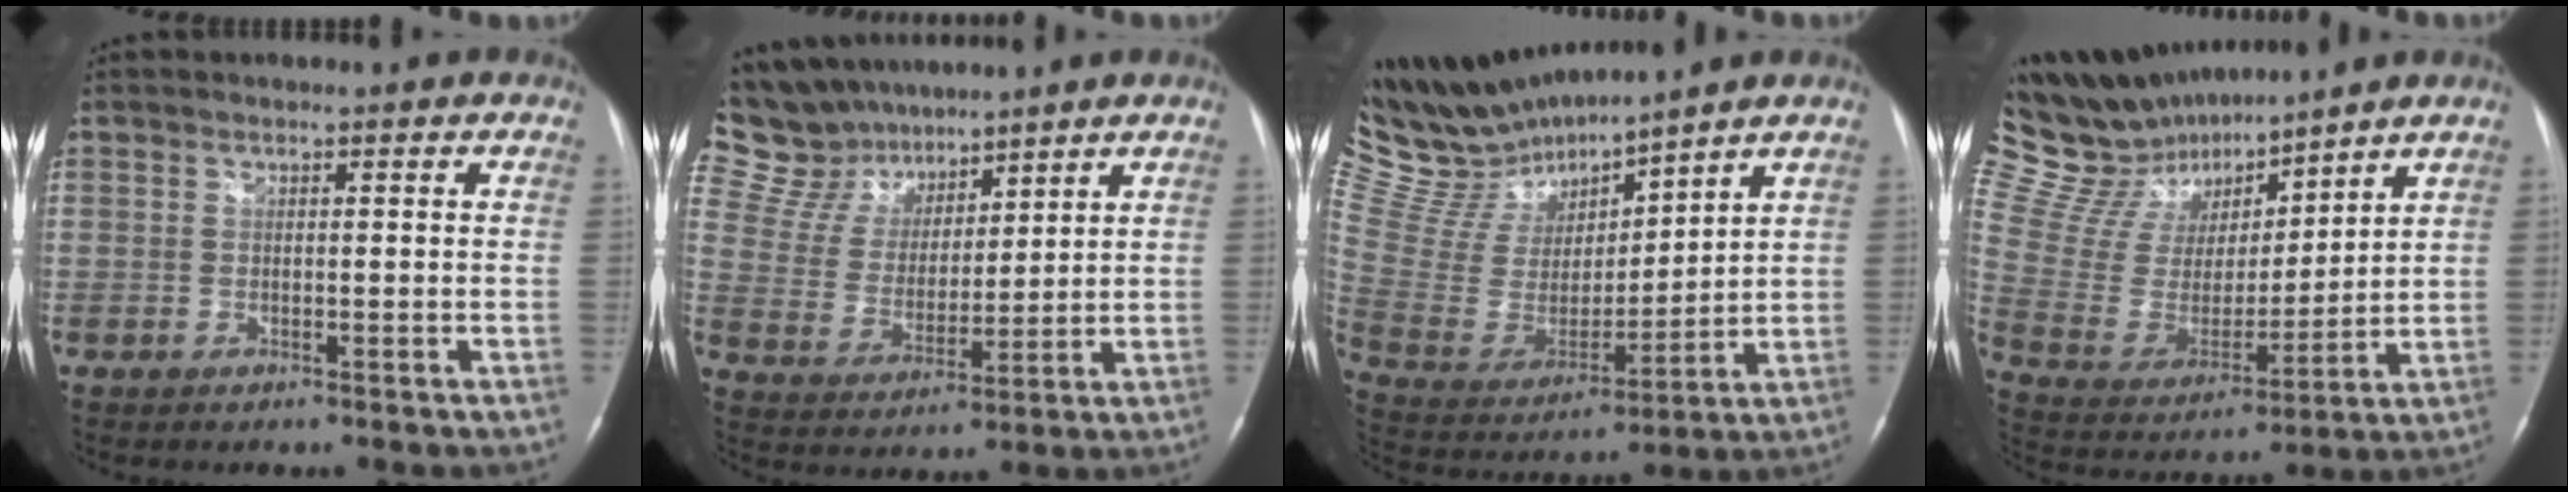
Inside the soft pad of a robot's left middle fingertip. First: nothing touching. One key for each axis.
{"total": 14.1, "fx": 12.3, "fy": 6.5, "fz": 2.3, "tx": -0.061, "ty": 0.024, "tz": 0.241}
{"total": 16.3, "fx": 15.2, "fy": 2.7, "fz": 5.2, "tx": -0.120, "ty": 0.000, "tz": 0.302}
{"total": 17.4, "fx": 15.3, "fy": 5.1, "fz": 6.5, "tx": -0.134, "ty": 0.016, "tz": 0.288}